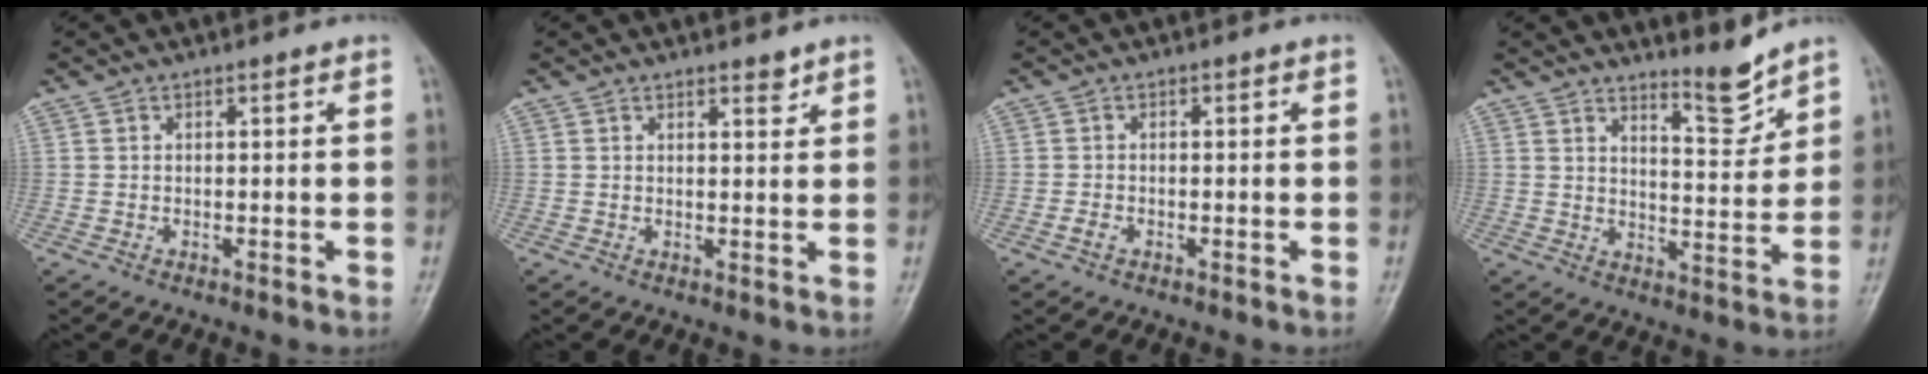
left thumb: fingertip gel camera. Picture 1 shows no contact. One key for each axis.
{"total": 1.7, "fx": 1.4, "fy": 0.5, "fz": 0.7, "tx": -0.003, "ty": -0.011, "tz": 0.021}
{"total": 1.2, "fx": -0.7, "fy": 0.8, "fz": 0.6, "tx": -0.015, "ty": 0.002, "tz": -0.015}
{"total": 6.0, "fx": 5.4, "fy": 0.8, "fz": 2.6, "tx": -0.031, "ty": -0.060, "tz": 0.092}